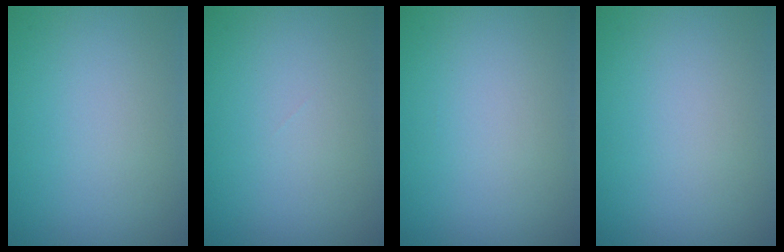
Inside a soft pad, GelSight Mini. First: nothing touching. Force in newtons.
{"total": 0.0}
{"total": 0.0}
{"total": 0.0}